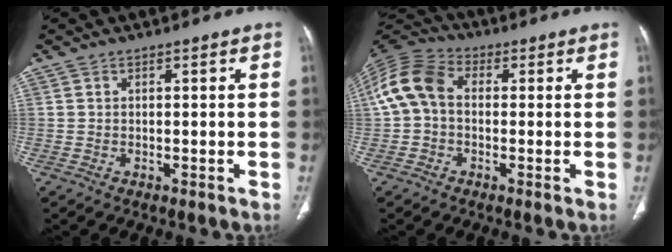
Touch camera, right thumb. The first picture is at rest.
{"total": 10.4, "force": [0.4, 7.5, 7.2], "torque": [-0.145, 0.030, -0.006]}